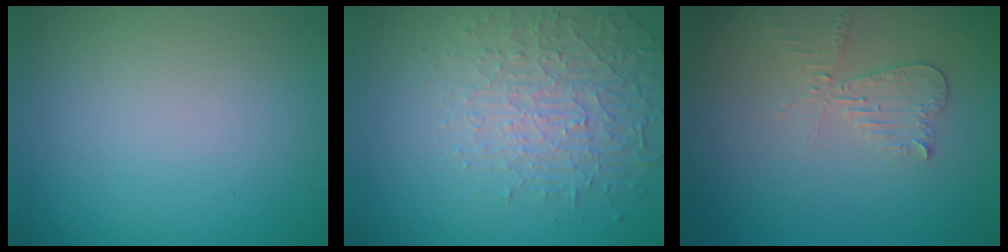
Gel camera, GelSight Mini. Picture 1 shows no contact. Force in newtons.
{"total": 4.5, "press": 3.1, "slide": 3.2}
{"total": 2.2, "press": 2.2, "slide": 0.2}